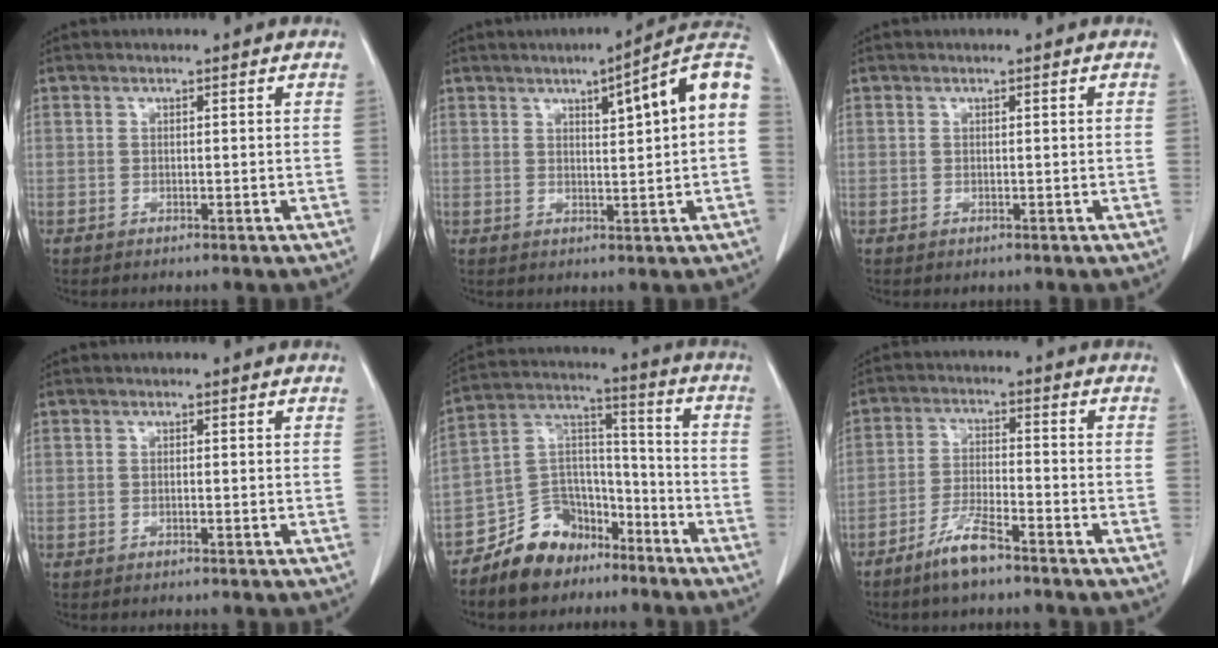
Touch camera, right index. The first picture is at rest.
{"total": 10.5, "force": [2.7, 0.3, 10.1], "torque": [-0.138, 0.021, 0.030]}
{"total": 0.0}
{"total": 0.0}
{"total": 11.8, "force": [-8.8, 7.3, 3.1], "torque": [-0.061, 0.053, -0.157]}
{"total": 6.2, "force": [-4.7, 0.9, 4.0], "torque": [-0.083, -0.006, -0.092]}